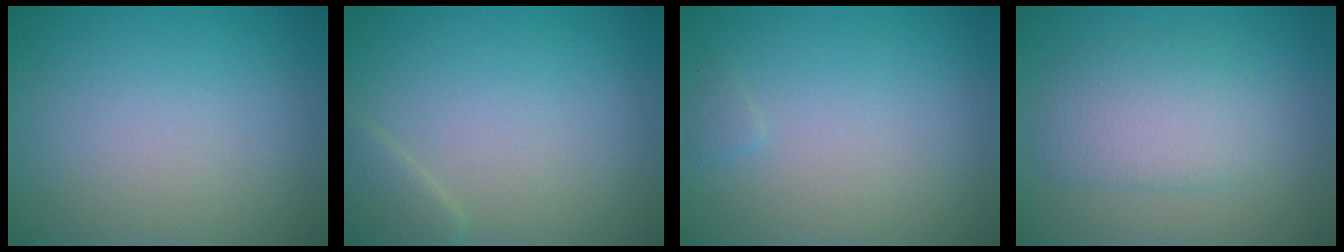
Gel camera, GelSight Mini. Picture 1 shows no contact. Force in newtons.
{"total": 1.5, "press": 1.5, "slide": 0.1}
{"total": 0.5, "press": 0.5, "slide": 0.0}
{"total": 3.6, "press": 3.6, "slide": 0.2}